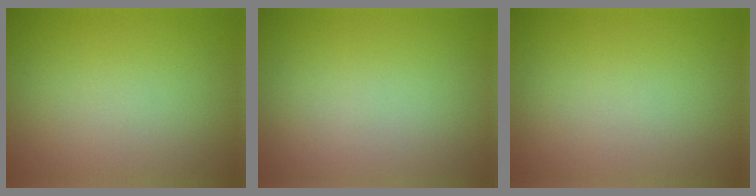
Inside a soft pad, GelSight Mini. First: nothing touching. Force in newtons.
{"total": 0.0}
{"total": 0.0}